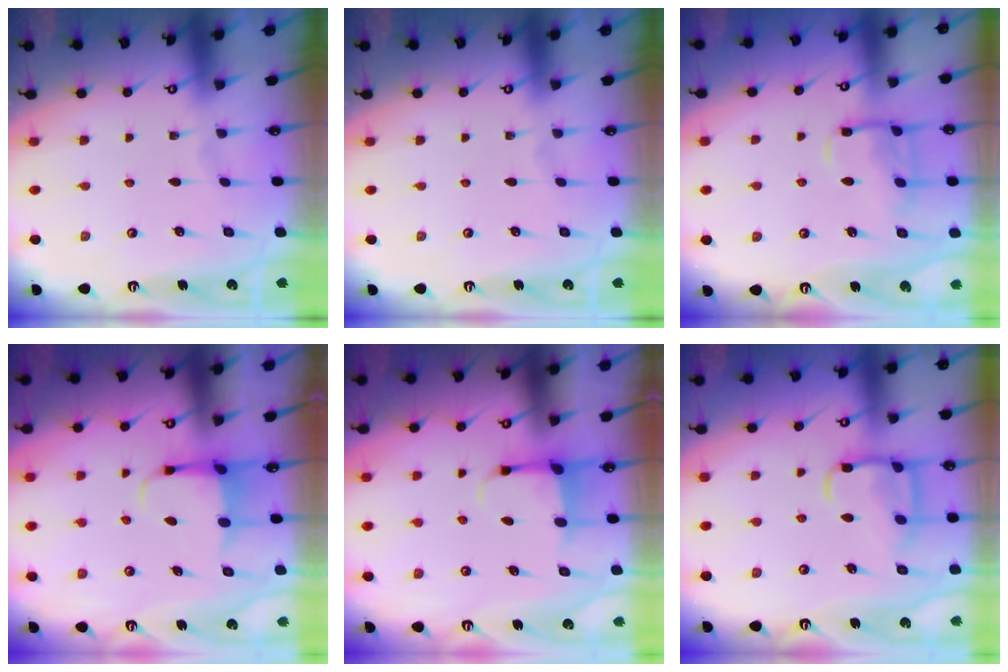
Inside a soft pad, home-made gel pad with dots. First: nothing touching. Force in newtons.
{"total": 0.0}
{"total": 12.0, "press": 12.0, "slide": 1.2}
{"total": 4.2, "press": 4.1, "slide": 0.6}
{"total": 4.0, "press": 3.9, "slide": 0.9}
{"total": 12.6, "press": 12.5, "slide": 1.3}